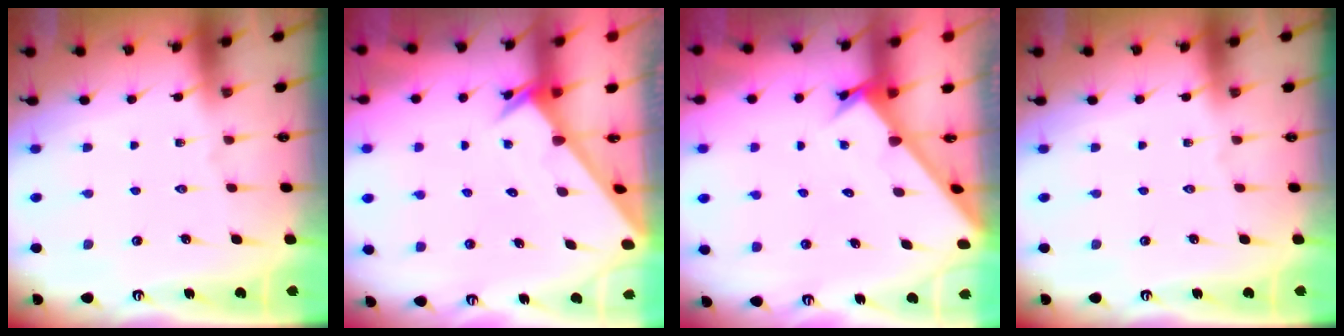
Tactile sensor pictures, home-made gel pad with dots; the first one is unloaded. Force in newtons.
{"total": 2.0, "press": 2.0, "slide": 0.1}
{"total": 2.4, "press": 2.4, "slide": 0.2}
{"total": 0.0}